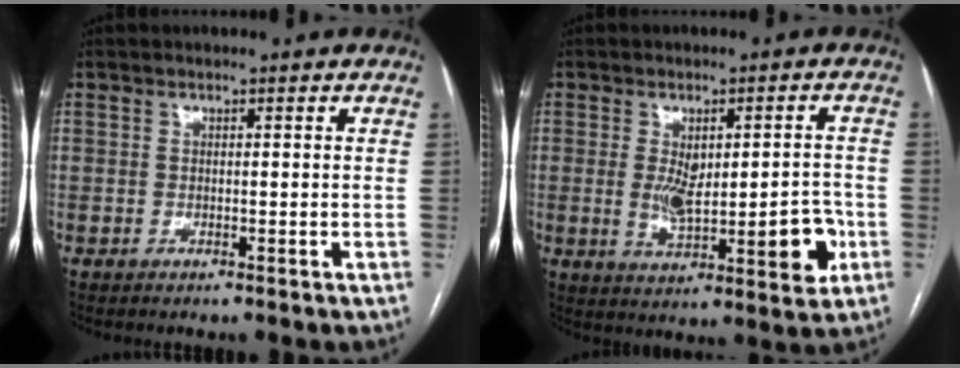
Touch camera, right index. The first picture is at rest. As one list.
[{"total": 10.9, "force": [-1.2, 3.7, 10.1], "torque": [-0.146, 0.005, -0.002]}]